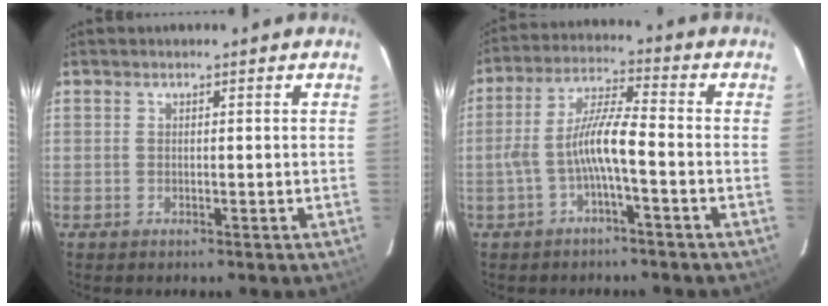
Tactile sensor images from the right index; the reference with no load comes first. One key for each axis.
{"total": 7.9, "fx": -2.7, "fy": 0.8, "fz": 7.3, "tx": -0.161, "ty": 0.013, "tz": -0.048}